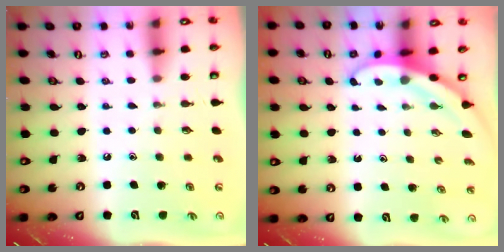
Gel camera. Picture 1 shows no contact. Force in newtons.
{"total": 3.3, "press": 3.3, "slide": 0.2}